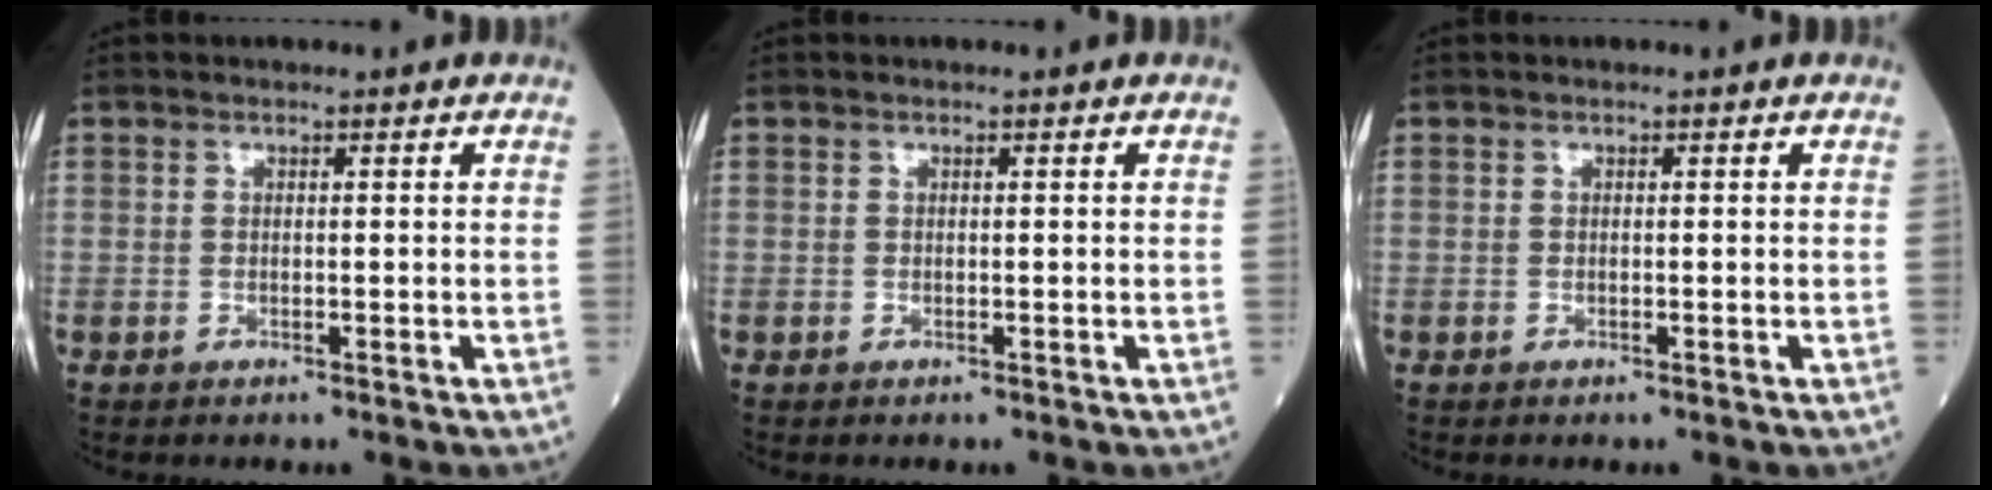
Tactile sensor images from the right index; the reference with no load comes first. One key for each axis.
{"total": 0.0}
{"total": 0.0}